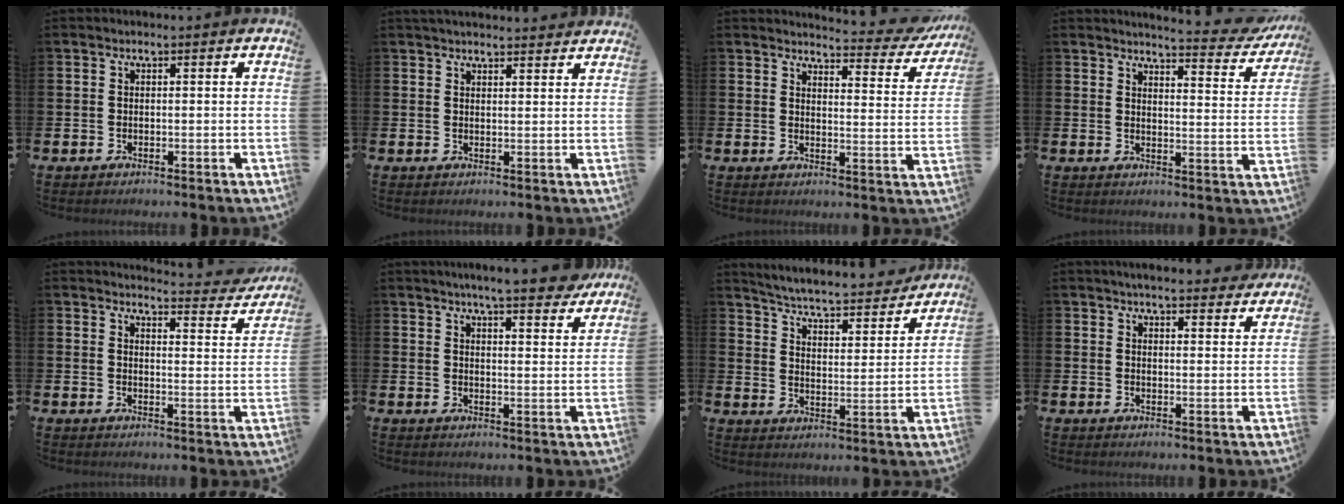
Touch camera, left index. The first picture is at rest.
{"total": 2.5, "force": [2.5, 0.3, 0.2], "torque": [0.002, -0.016, 0.044]}
{"total": 3.6, "force": [3.5, 0.6, 0.7], "torque": [-0.008, -0.035, 0.052]}
{"total": 4.5, "force": [4.4, 0.1, 1.0], "torque": [-0.014, -0.039, 0.069]}
{"total": 3.8, "force": [3.8, 0.3, 0.5], "torque": [-0.009, -0.033, 0.061]}
{"total": 6.6, "force": [6.2, 0.2, 2.2], "torque": [-0.039, -0.035, 0.107]}
{"total": 5.3, "force": [5.1, 0.3, 1.6], "torque": [-0.055, -0.046, 0.079]}
{"total": 4.6, "force": [4.5, 0.4, 0.9], "torque": [-0.015, -0.025, 0.080]}